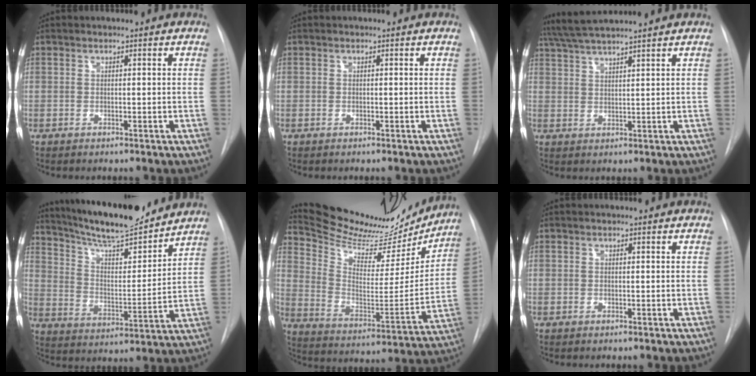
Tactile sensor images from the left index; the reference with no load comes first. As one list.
[{"total": 0.0}, {"total": 7.6, "force": [6.8, -1.1, 3.3], "torque": [-0.063, 0.023, 0.116]}, {"total": 17.2, "force": [15.4, 2.2, 7.2], "torque": [-0.127, -0.006, 0.250]}, {"total": 21.8, "force": [20.3, 5.5, 5.9], "torque": [-0.099, -0.040, 0.298]}, {"total": 0.0}]